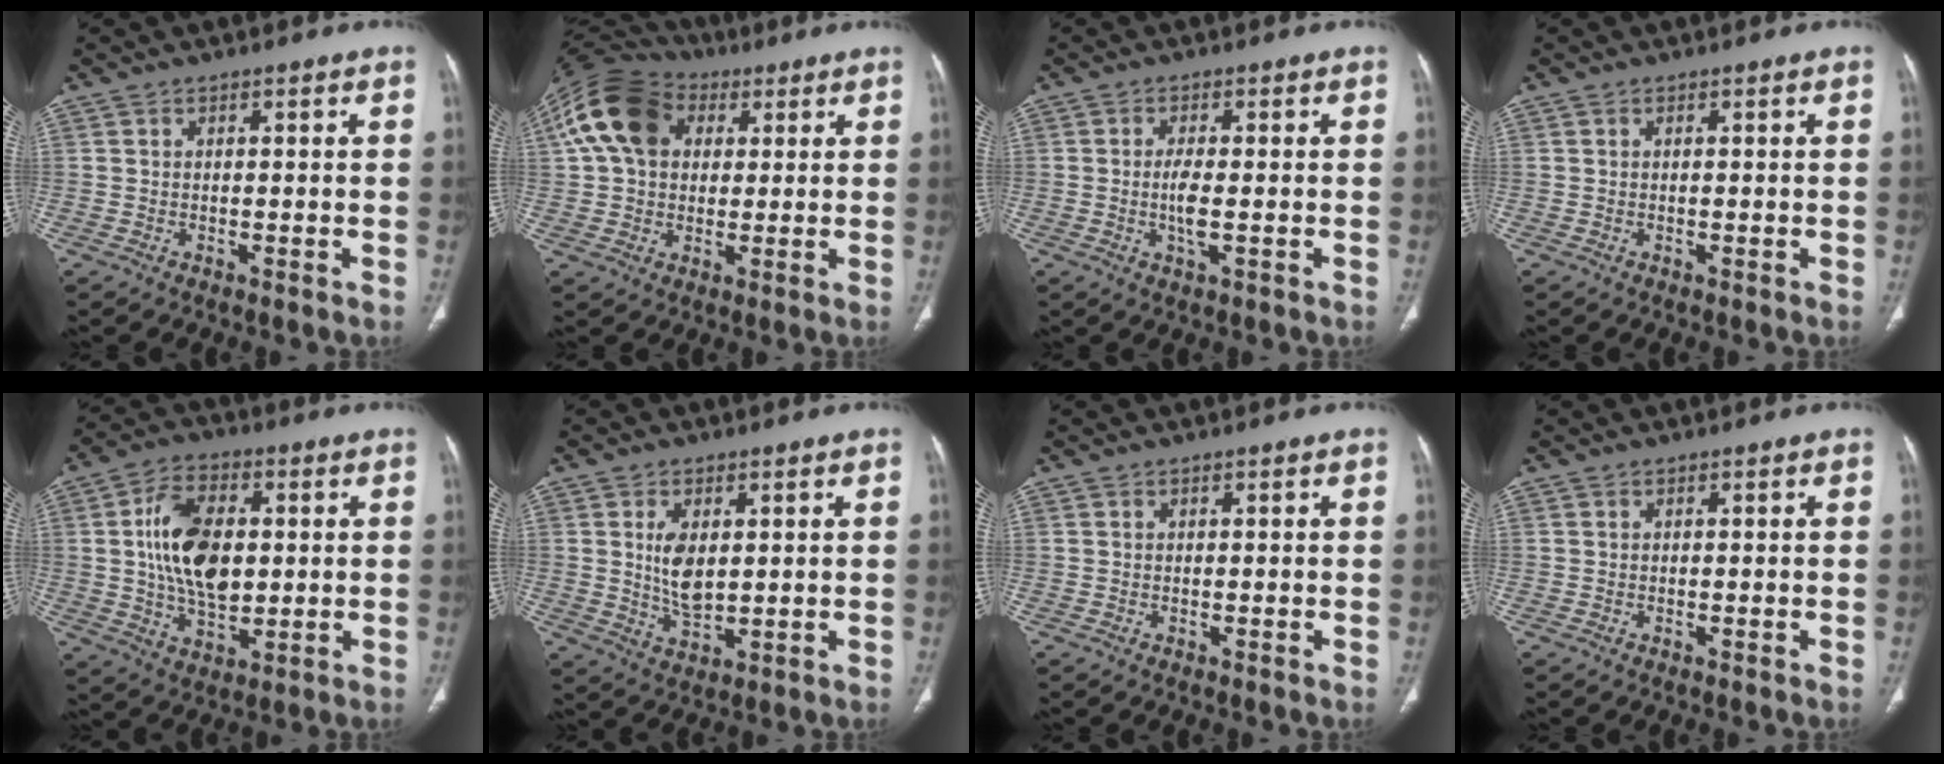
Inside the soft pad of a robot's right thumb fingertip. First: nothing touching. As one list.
[{"total": 16.2, "force": [4.6, 11.8, 10.2], "torque": [-0.193, 0.024, 0.072]}, {"total": 3.6, "force": [-0.4, 0.9, 3.5], "torque": [-0.074, -0.007, -0.010]}, {"total": 0.0}, {"total": 14.8, "force": [1.7, 8.8, 11.8], "torque": [-0.193, -0.001, 0.031]}, {"total": 6.7, "force": [1.3, 3.6, 5.5], "torque": [-0.094, -0.012, 0.031]}, {"total": 0.0}, {"total": 0.0}]